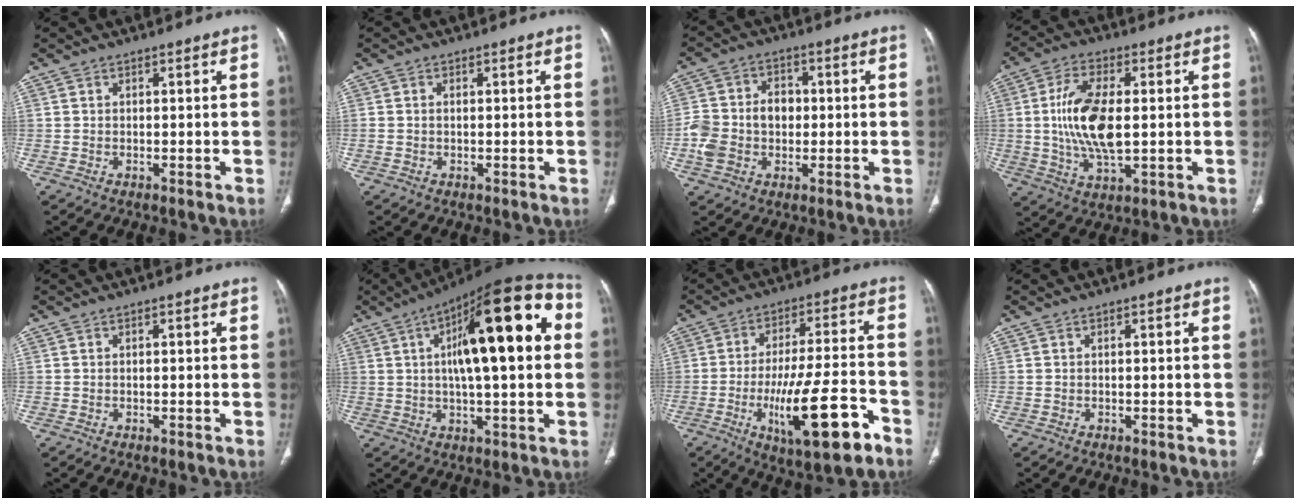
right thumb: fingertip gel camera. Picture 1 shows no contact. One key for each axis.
{"total": 0.8, "fx": 0.0, "fy": 0.6, "fz": 0.6, "tx": -0.016, "ty": 0.006, "tz": 0.003}
{"total": 10.6, "fx": -0.9, "fy": 8.1, "fz": 6.7, "tx": -0.115, "ty": 0.027, "tz": -0.017}
{"total": 13.4, "fx": 0.5, "fy": 6.1, "fz": 11.9, "tx": -0.234, "ty": -0.005, "tz": 0.011}
{"total": 0.0}
{"total": 23.0, "fx": 4.0, "fy": 7.2, "fz": 21.5, "tx": -0.303, "ty": 0.026, "tz": 0.048}
{"total": 17.7, "fx": -7.5, "fy": 4.8, "fz": 15.3, "tx": -0.259, "ty": 0.026, "tz": -0.108}
{"total": 0.0}